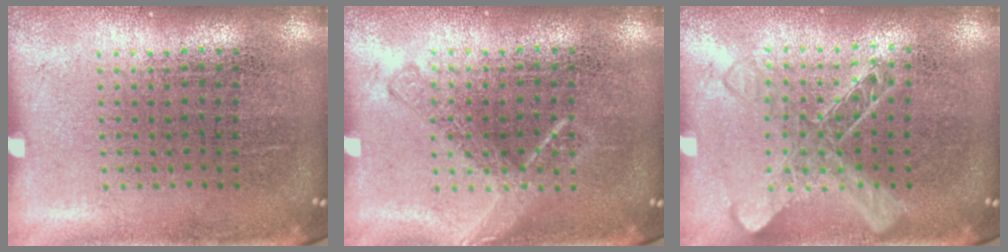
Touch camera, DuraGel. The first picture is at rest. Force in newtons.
{"total": 2.3, "press": 2.3, "slide": 0.4}
{"total": 1.4, "press": 1.4, "slide": 0.4}